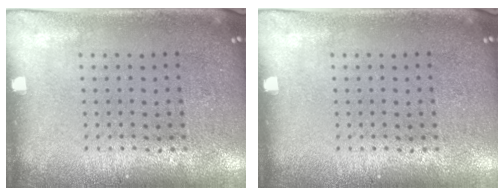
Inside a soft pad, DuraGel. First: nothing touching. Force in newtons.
{"total": 0.0}